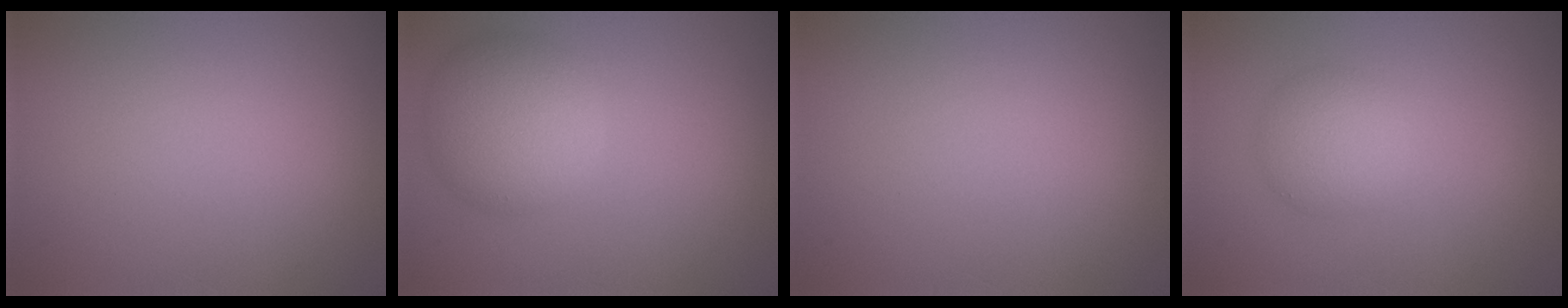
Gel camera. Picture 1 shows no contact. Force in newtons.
{"total": 5.5, "press": 5.5, "slide": 0.4}
{"total": 0.0}
{"total": 2.9, "press": 2.9, "slide": 0.0}